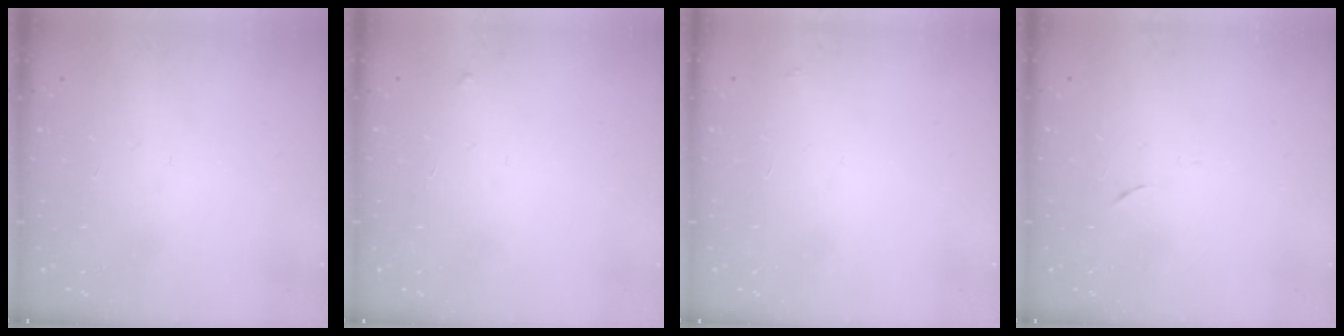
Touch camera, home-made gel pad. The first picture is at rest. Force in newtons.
{"total": 2.5, "press": 2.4, "slide": 0.4}
{"total": 3.8, "press": 3.8, "slide": 0.2}
{"total": 4.0, "press": 3.6, "slide": 1.7}